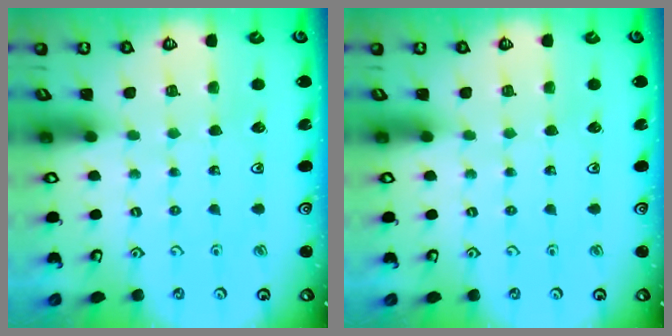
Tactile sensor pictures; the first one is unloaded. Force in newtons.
{"total": 0.0}